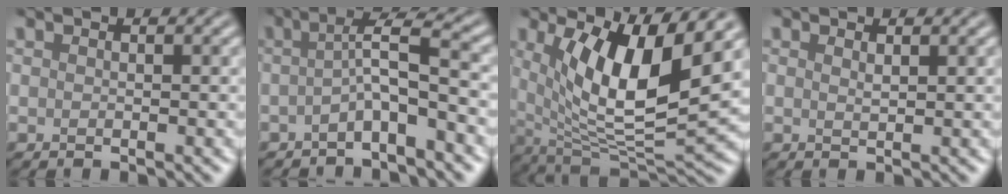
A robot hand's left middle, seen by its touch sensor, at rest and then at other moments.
{"total": 3.6, "force": [-1.1, 0.3, 3.4], "torque": [-0.056, 0.019, -0.027]}
{"total": 9.7, "force": [3.7, 3.0, 8.5], "torque": [-0.144, -0.013, 0.071]}
{"total": 0.5, "force": [0.5, -0.1, 0.1], "torque": [-0.004, 0.002, 0.011]}